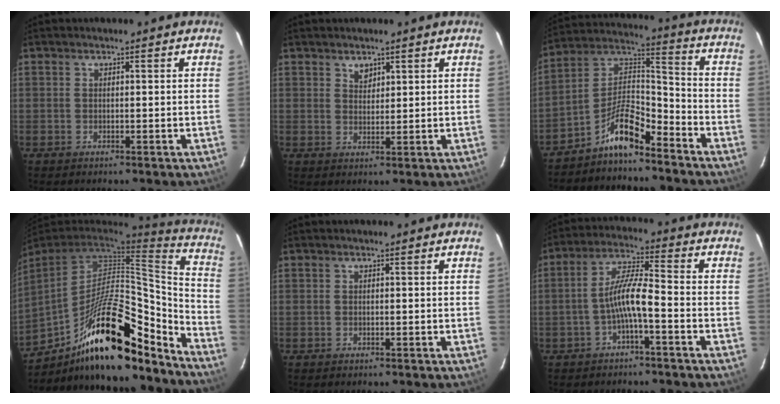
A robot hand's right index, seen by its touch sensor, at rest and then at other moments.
{"total": 2.2, "force": [1.5, 1.4, 0.7], "torque": [-0.007, 0.003, 0.028]}
{"total": 9.8, "force": [-7.5, 2.4, 5.8], "torque": [-0.130, 0.032, -0.146]}
{"total": 25.2, "force": [-17.8, 7.1, 16.4], "torque": [-0.253, -0.007, -0.284]}
{"total": 0.0}
{"total": 6.5, "force": [-2.8, 0.5, 5.8], "torque": [-0.126, 0.015, -0.051]}